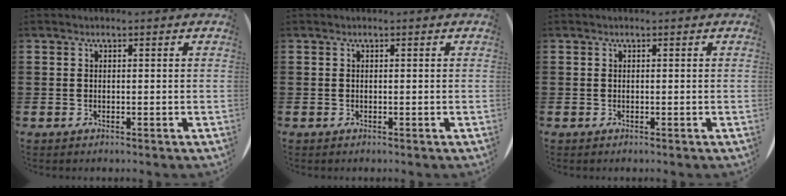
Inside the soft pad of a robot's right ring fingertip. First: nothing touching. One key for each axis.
{"total": 0.0}
{"total": 0.0}